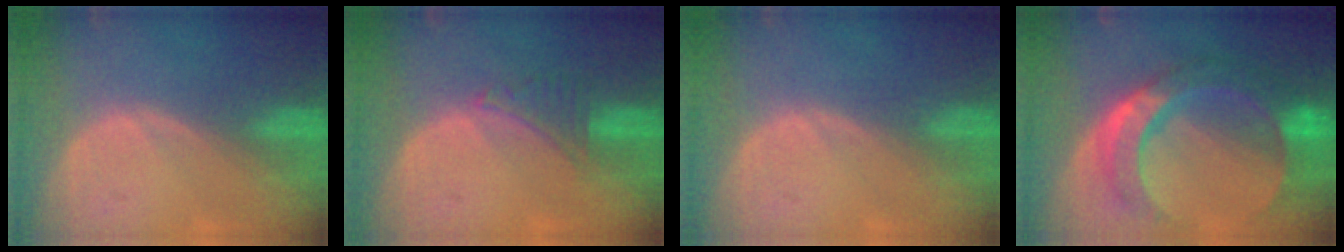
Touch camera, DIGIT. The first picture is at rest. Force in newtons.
{"total": 2.9, "press": 2.9, "slide": 0.6}
{"total": 0.0}
{"total": 11.0, "press": 11.0, "slide": 1.1}